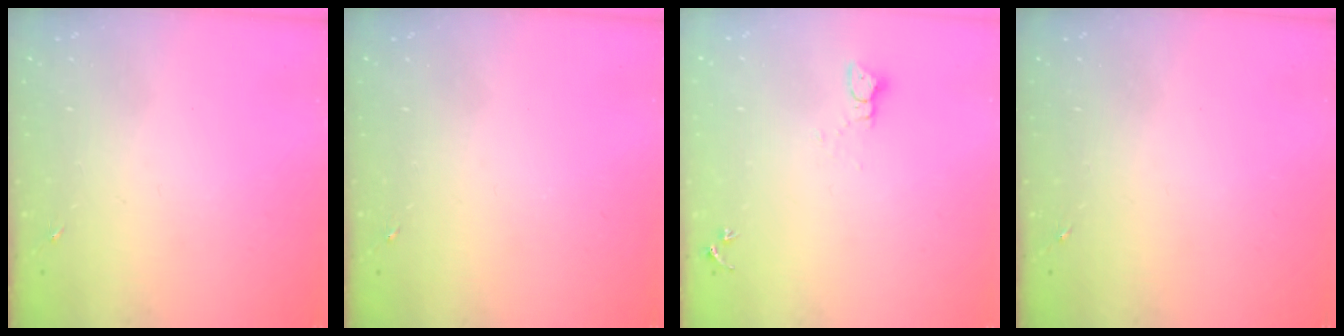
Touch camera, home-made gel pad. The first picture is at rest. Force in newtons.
{"total": 0.0}
{"total": 3.3, "press": 3.3, "slide": 0.1}
{"total": 0.0}